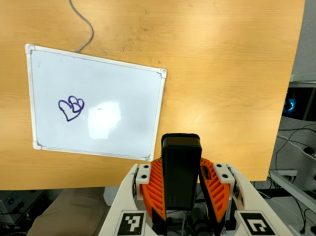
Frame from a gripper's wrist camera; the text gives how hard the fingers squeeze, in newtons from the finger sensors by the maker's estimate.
{"total": 7.0, "left": 5.6, "right": 8.5}